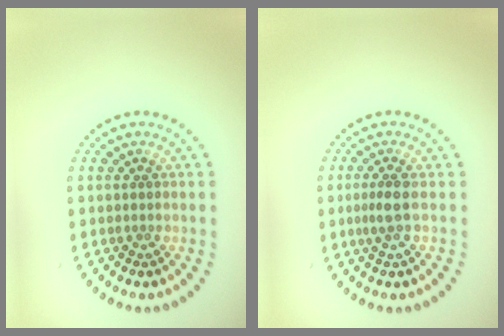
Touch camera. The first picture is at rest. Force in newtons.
{"total": 1.8, "press": 1.5, "slide": 1.1}